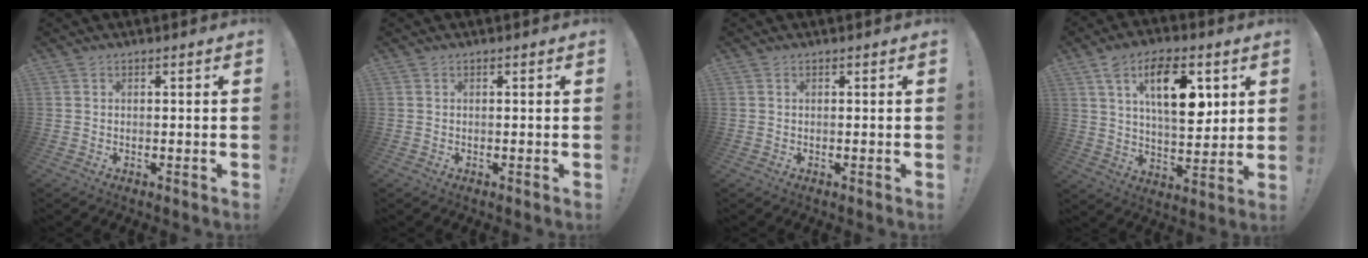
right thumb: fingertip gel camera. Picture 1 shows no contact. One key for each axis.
{"total": 0.0}
{"total": 0.0}
{"total": 16.9, "fx": 6.6, "fy": 8.6, "fz": 13.0, "tx": -0.187, "ty": -0.005, "tz": 0.111}